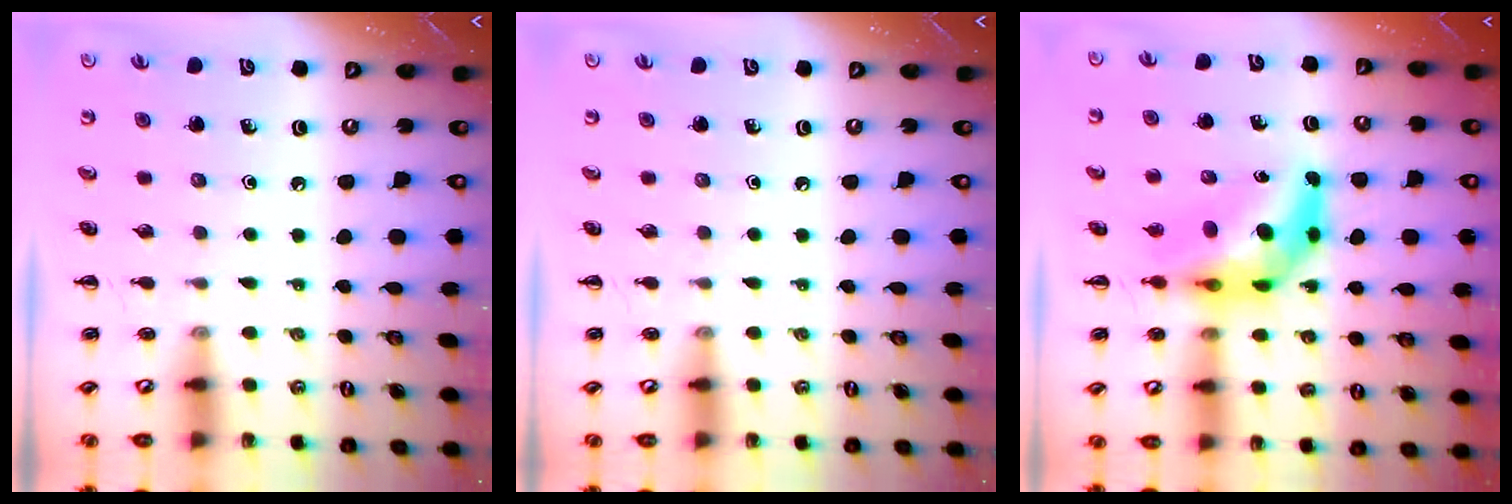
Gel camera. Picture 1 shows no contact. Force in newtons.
{"total": 0.0}
{"total": 8.8, "press": 8.2, "slide": 3.2}